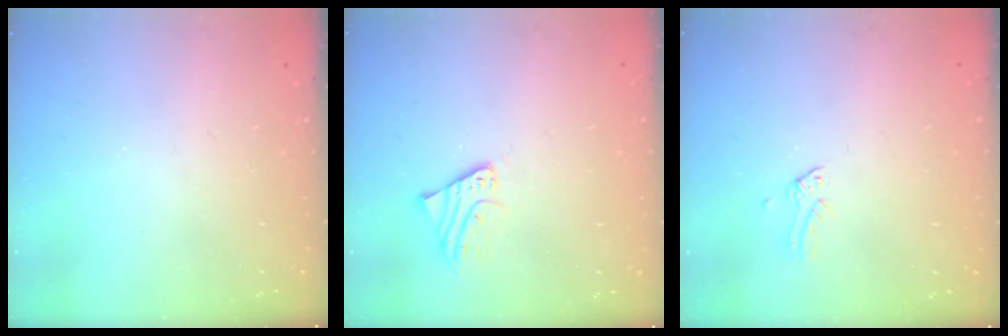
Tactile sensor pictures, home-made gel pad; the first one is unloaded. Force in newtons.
{"total": 2.6, "press": 2.6, "slide": 0.2}
{"total": 0.0}